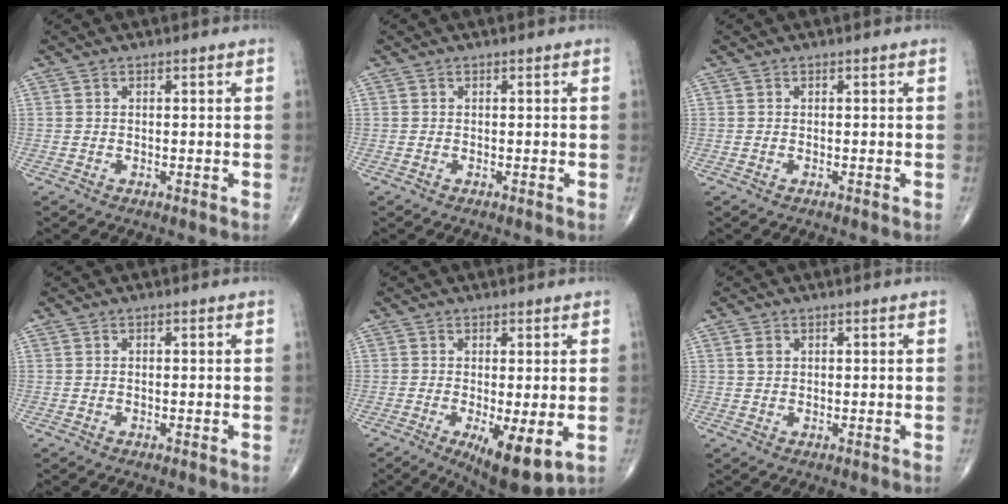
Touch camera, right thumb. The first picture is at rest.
{"total": 0.0}
{"total": 0.0}
{"total": 0.0}
{"total": 8.8, "force": [-2.1, 2.7, 8.1], "torque": [-0.125, -0.026, -0.028]}
{"total": 1.5, "force": [0.6, 1.2, 0.8], "torque": [-0.013, 0.000, 0.012]}